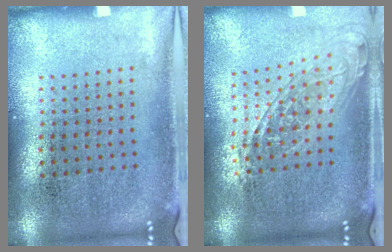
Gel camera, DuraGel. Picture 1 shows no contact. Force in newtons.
{"total": 1.5, "press": 1.3, "slide": 0.9}